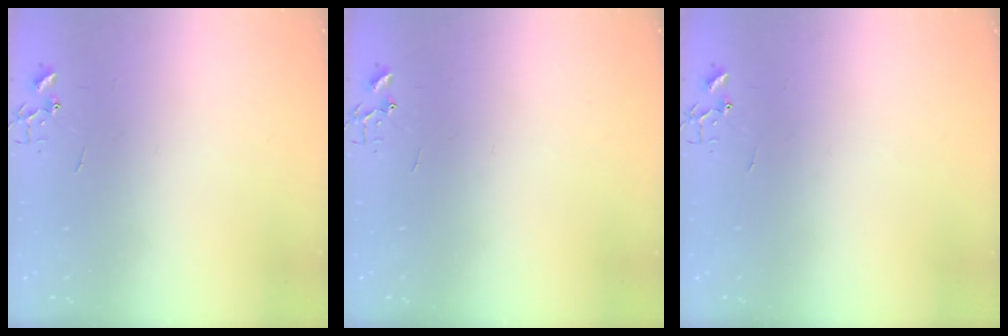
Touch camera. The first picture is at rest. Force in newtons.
{"total": 0.0}
{"total": 0.0}